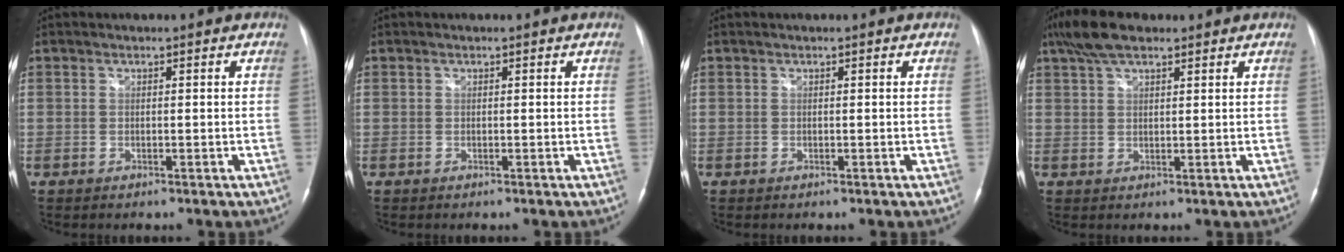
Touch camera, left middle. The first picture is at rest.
{"total": 0.0}
{"total": 0.0}
{"total": 6.5, "force": [4.7, 2.2, 3.9], "torque": [-0.085, 0.022, 0.088]}